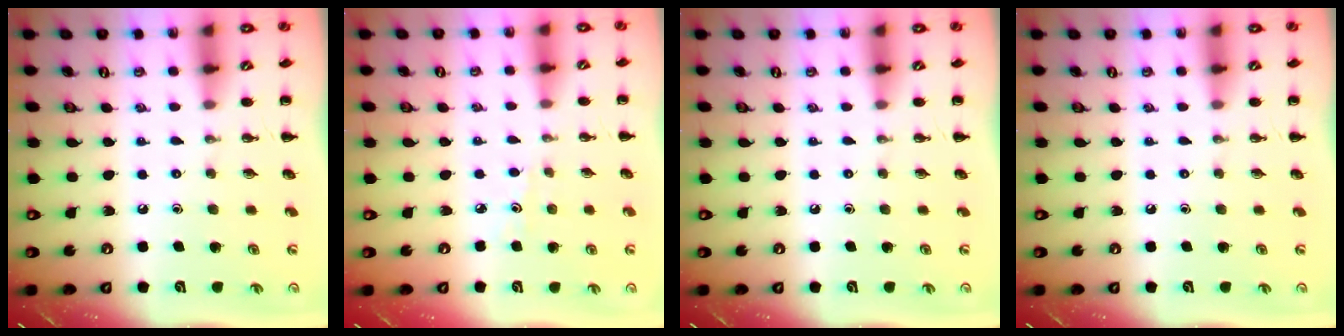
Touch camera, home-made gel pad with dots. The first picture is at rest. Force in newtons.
{"total": 2.6, "press": 2.3, "slide": 1.1}
{"total": 0.0}
{"total": 0.0}